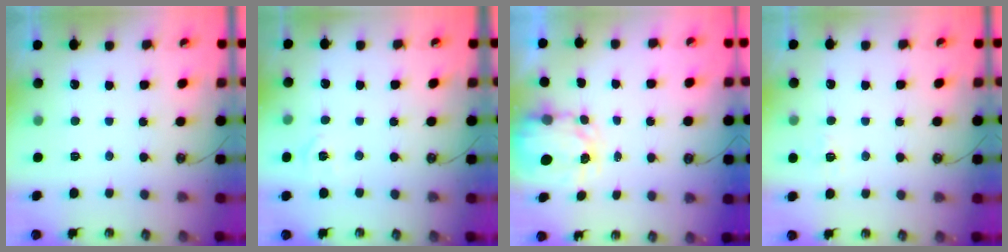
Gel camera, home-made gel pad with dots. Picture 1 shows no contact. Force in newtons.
{"total": 4.6, "press": 4.5, "slide": 0.6}
{"total": 3.9, "press": 3.9, "slide": 0.3}
{"total": 6.3, "press": 6.3, "slide": 0.6}